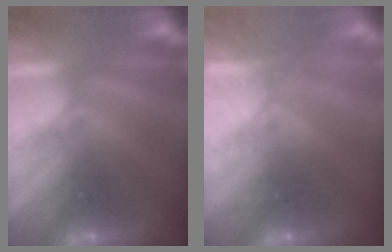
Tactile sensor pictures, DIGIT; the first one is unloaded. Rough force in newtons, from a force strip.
{"total": 2.3}